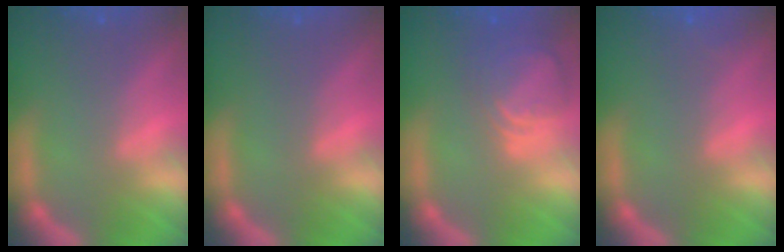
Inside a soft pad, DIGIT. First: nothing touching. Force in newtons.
{"total": 0.0}
{"total": 6.1}
{"total": 0.9}